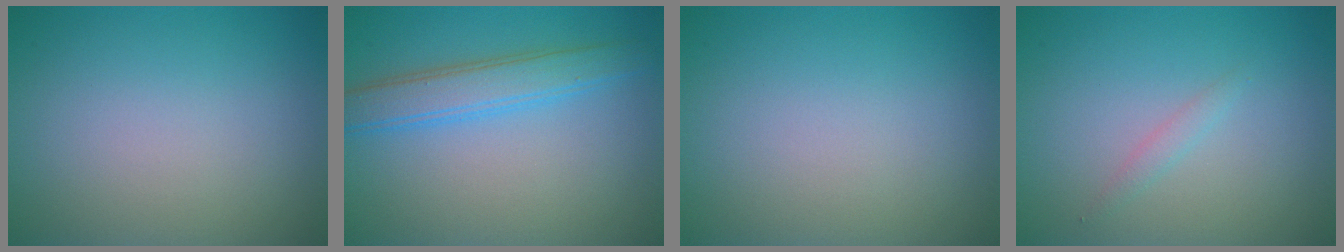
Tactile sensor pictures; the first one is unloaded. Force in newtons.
{"total": 3.8, "press": 3.8, "slide": 0.1}
{"total": 0.0}
{"total": 0.9, "press": 0.9, "slide": 0.1}